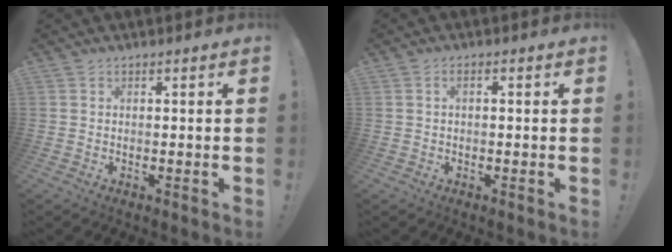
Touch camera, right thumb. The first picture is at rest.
{"total": 1.6, "force": [-0.3, 0.6, 1.4], "torque": [-0.030, 0.007, -0.005]}